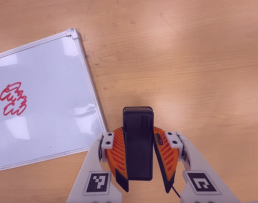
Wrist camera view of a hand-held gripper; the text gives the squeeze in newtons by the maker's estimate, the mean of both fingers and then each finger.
{"total": 7.9, "left": 6.1, "right": 9.8}